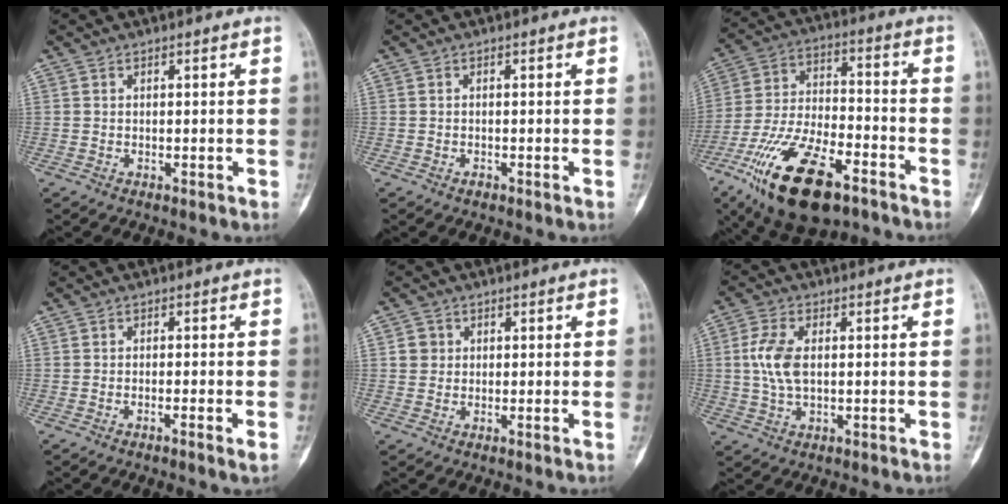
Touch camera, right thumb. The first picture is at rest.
{"total": 0.6, "force": [-0.4, 0.2, 0.4], "torque": [-0.006, 0.000, -0.008]}
{"total": 21.4, "force": [-12.0, 8.9, 15.3], "torque": [-0.308, 0.042, -0.213]}
{"total": 2.0, "force": [-0.9, -0.2, 1.7], "torque": [-0.039, -0.001, -0.018]}
{"total": 2.0, "force": [0.4, 1.8, 0.8], "torque": [-0.005, 0.001, 0.003]}
{"total": 7.0, "force": [0.6, 3.7, 5.9], "torque": [-0.130, 0.003, 0.011]}